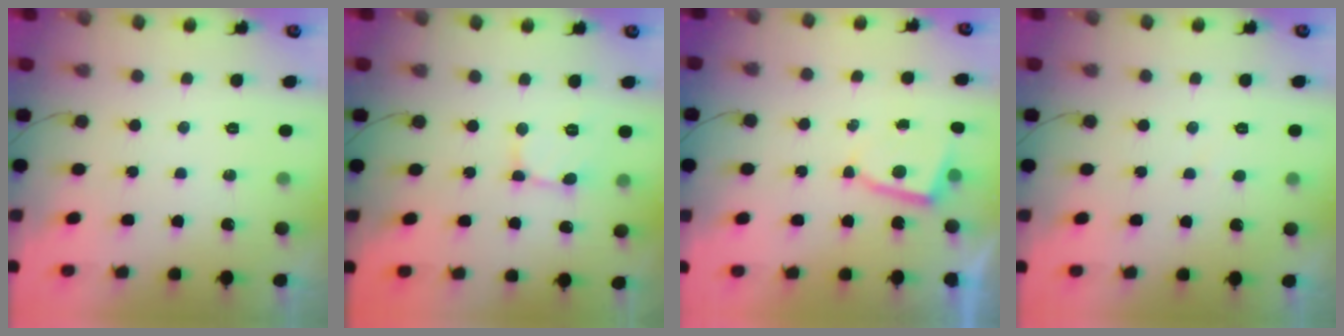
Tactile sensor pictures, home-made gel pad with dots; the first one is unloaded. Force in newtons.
{"total": 2.4, "press": 2.4, "slide": 0.1}
{"total": 3.1, "press": 3.1, "slide": 0.3}
{"total": 1.6, "press": 1.6, "slide": 0.2}